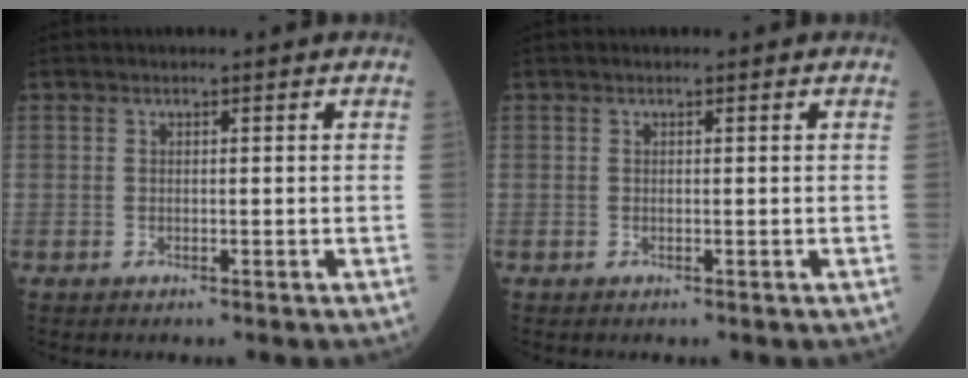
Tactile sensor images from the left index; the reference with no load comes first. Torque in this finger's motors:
{"motor_torque": [0.00, 0.00, 0.00, 0.00]}